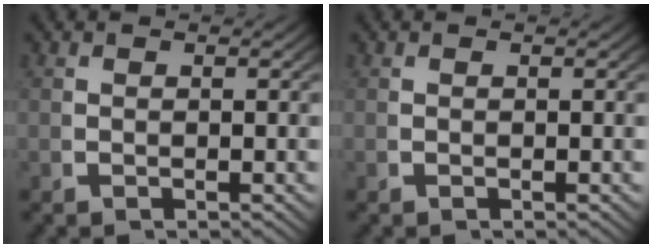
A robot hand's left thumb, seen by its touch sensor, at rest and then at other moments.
{"total": 0.0}